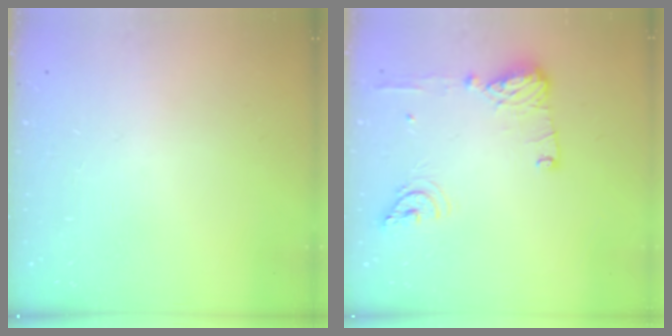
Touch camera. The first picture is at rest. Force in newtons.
{"total": 12.7, "press": 12.4, "slide": 2.7}